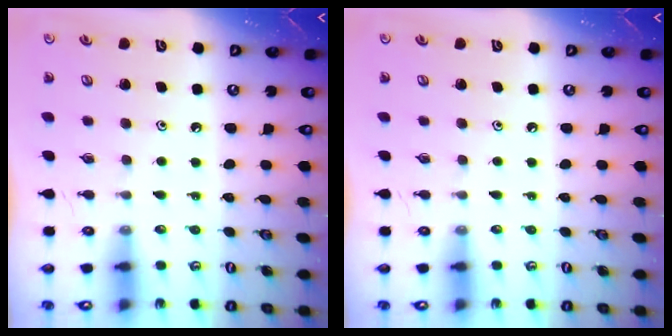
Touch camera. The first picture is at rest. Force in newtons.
{"total": 0.0}